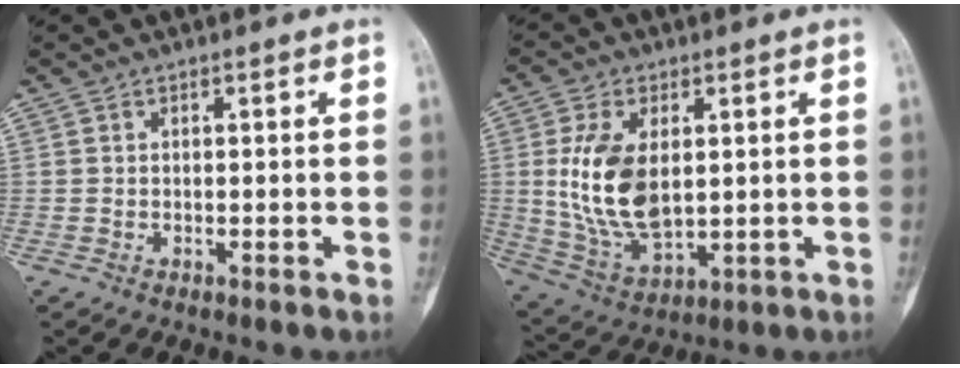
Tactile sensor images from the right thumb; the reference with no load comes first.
{"total": 14.3, "force": [1.8, 8.1, 11.6], "torque": [-0.218, -0.014, 0.048]}